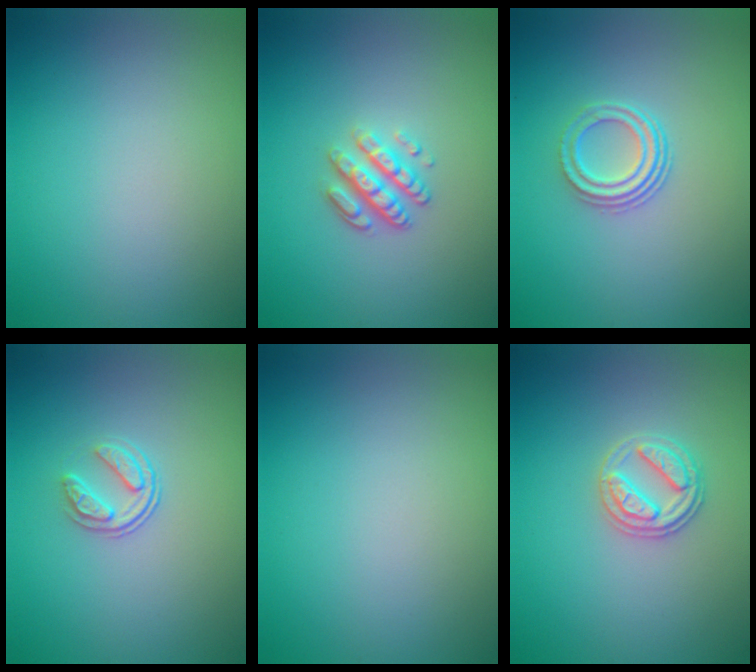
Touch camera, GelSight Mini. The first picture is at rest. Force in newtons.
{"total": 3.2, "press": 2.5, "slide": 2.0}
{"total": 3.0, "press": 2.2, "slide": 2.1}
{"total": 1.9, "press": 1.3, "slide": 1.4}
{"total": 0.0}
{"total": 2.7, "press": 2.6, "slide": 0.5}